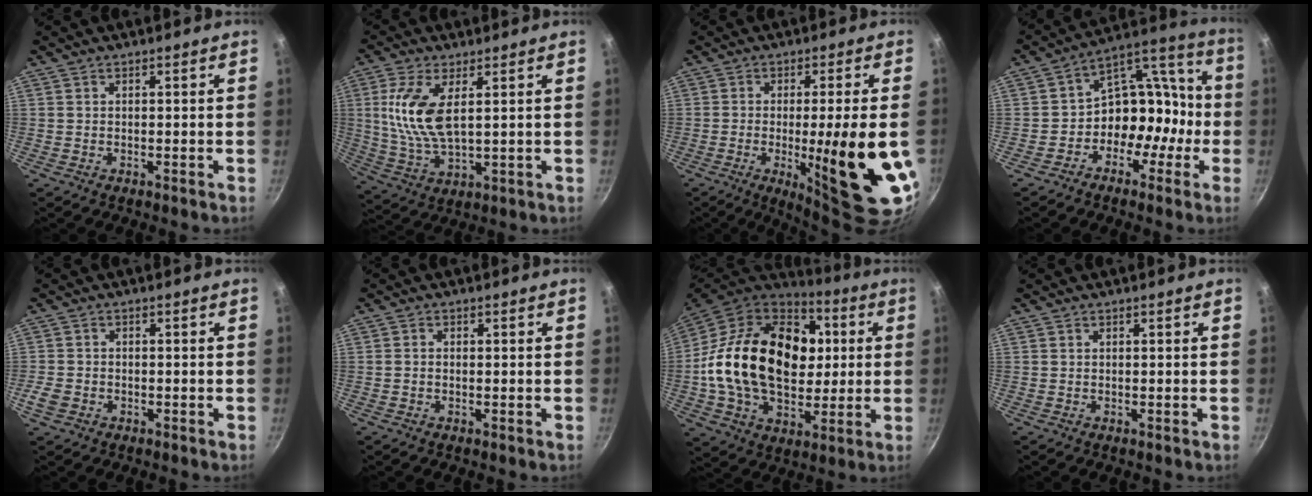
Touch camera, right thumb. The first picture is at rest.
{"total": 11.3, "force": [2.7, 5.1, 9.7], "torque": [-0.198, -0.012, 0.061]}
{"total": 18.0, "force": [-3.5, 2.7, 17.5], "torque": [-0.238, -0.006, -0.038]}
{"total": 13.3, "force": [-4.0, 10.3, 7.5], "torque": [-0.042, 0.088, -0.071]}
{"total": 3.4, "force": [-1.5, 2.6, 1.6], "torque": [-0.034, 0.010, -0.027]}
{"total": 0.9, "force": [-0.2, 0.7, 0.5], "torque": [-0.011, 0.005, -0.004]}
{"total": 29.1, "force": [3.0, 20.0, 20.9], "torque": [-0.336, 0.022, 0.050]}
{"total": 0.0}